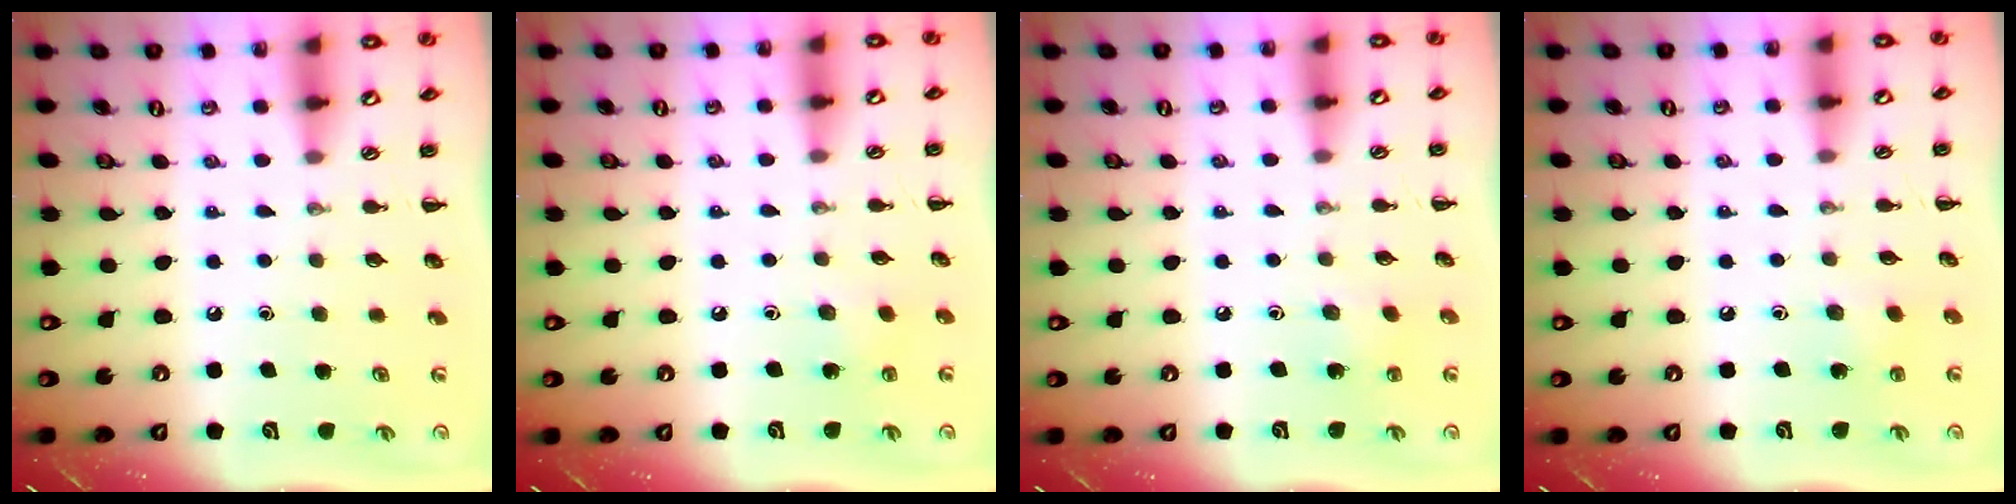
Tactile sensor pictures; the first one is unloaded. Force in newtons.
{"total": 2.8, "press": 2.7, "slide": 0.9}
{"total": 3.6, "press": 3.4, "slide": 1.0}
{"total": 3.4, "press": 3.2, "slide": 1.2}